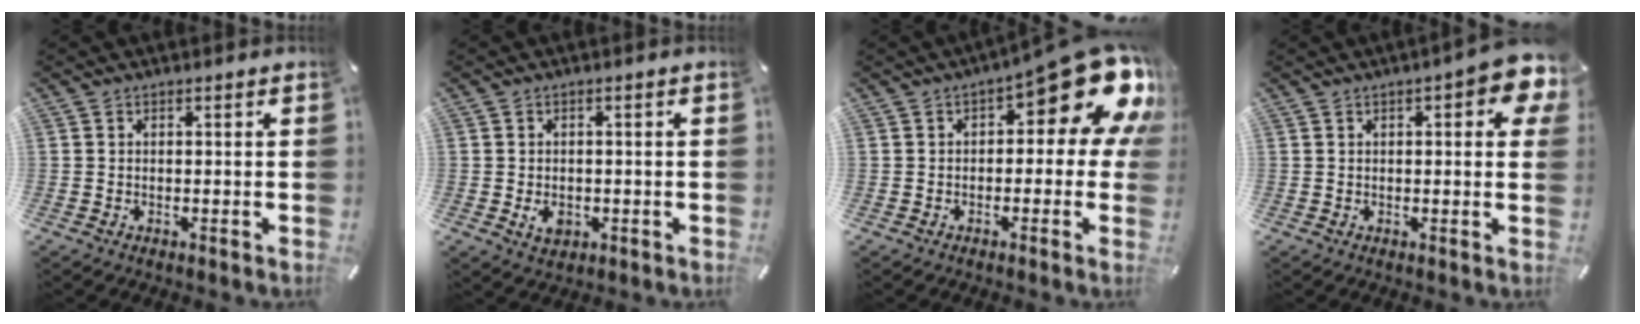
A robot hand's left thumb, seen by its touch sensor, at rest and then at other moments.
{"total": 3.4, "force": [-0.9, 2.5, 2.1], "torque": [-0.035, -0.002, -0.018]}
{"total": 17.4, "force": [7.8, 6.7, 14.0], "torque": [-0.177, -0.058, 0.127]}
{"total": 8.0, "force": [2.9, 2.9, 6.9], "torque": [-0.083, -0.012, 0.043]}